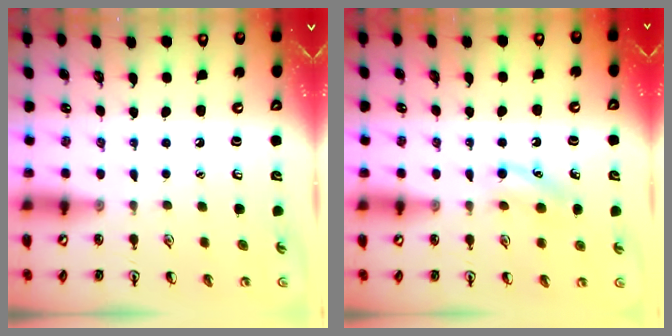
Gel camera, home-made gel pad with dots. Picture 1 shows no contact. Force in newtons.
{"total": 7.8, "press": 7.6, "slide": 1.8}